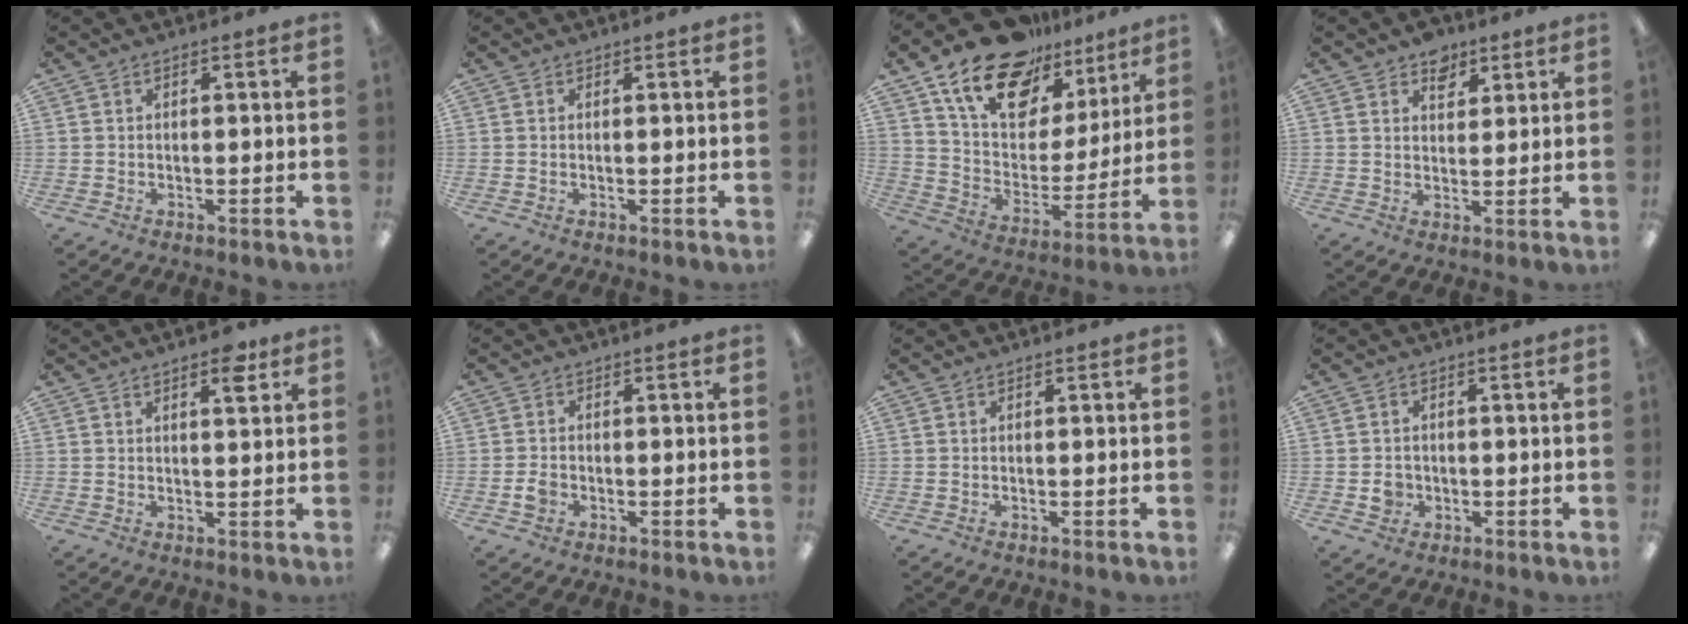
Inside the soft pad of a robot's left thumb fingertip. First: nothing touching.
{"total": 0.0}
{"total": 19.8, "force": [14.5, 10.4, 8.6], "torque": [-0.159, -0.088, 0.259]}
{"total": 5.6, "force": [4.1, 3.4, 1.5], "torque": [-0.003, -0.020, 0.070]}
{"total": 5.0, "force": [3.3, 1.8, 3.3], "torque": [-0.032, -0.015, 0.049]}
{"total": 2.4, "force": [-0.8, 2.0, 1.1], "torque": [-0.018, 0.004, -0.015]}
{"total": 0.0}
{"total": 3.3, "force": [-0.5, 3.1, 0.9], "torque": [-0.001, -0.001, -0.012]}